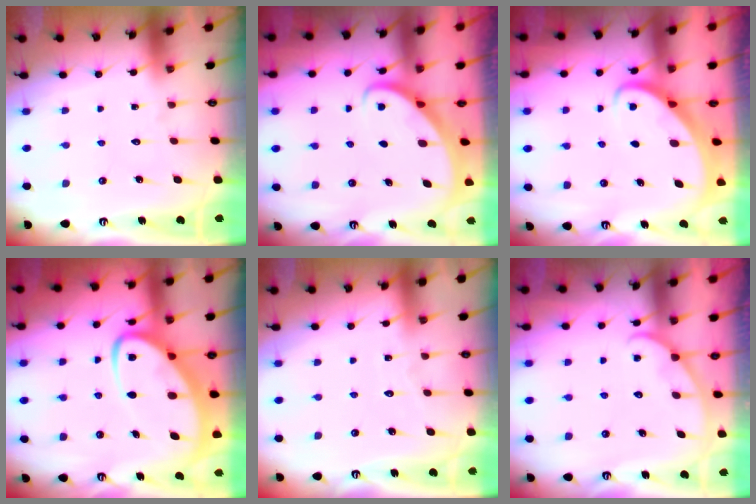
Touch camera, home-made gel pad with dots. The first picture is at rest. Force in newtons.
{"total": 2.7, "press": 2.7, "slide": 0.2}
{"total": 2.8, "press": 2.7, "slide": 0.3}
{"total": 9.4, "press": 9.4, "slide": 1.1}
{"total": 1.8, "press": 1.8, "slide": 0.2}
{"total": 4.1, "press": 4.1, "slide": 0.4}